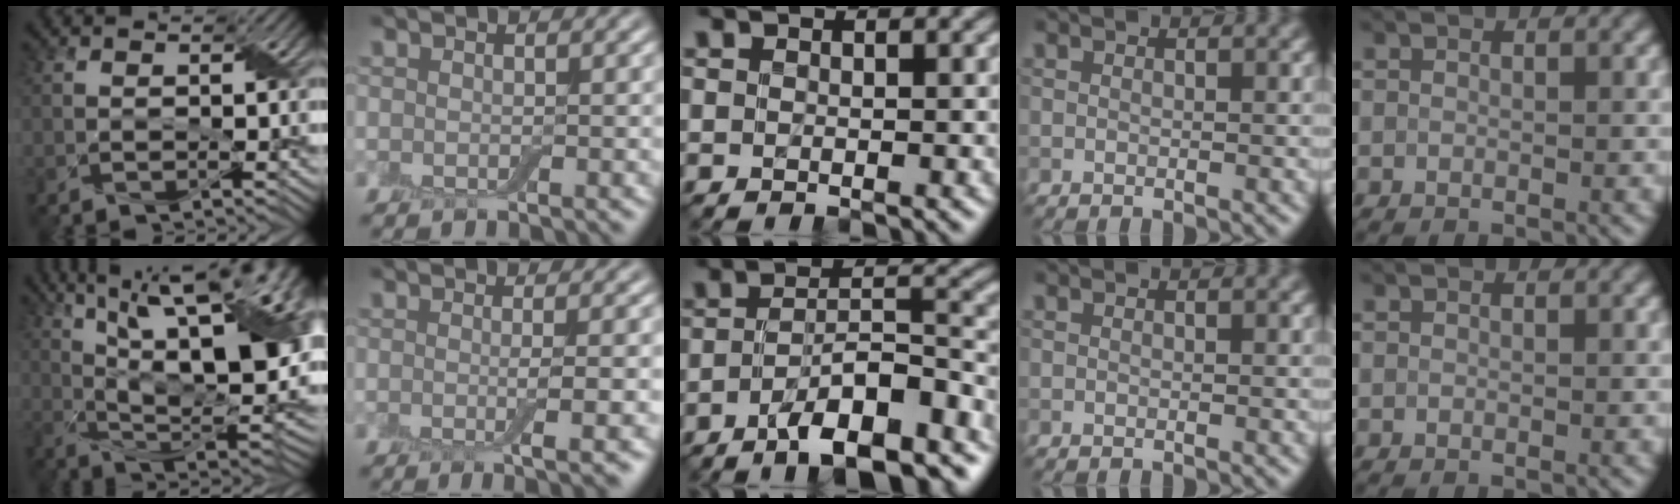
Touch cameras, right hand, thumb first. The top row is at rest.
{"thumb": {"total": 20.9, "force": [7.2, 8.4, 17.7], "torque": [-0.257, 0.049, 0.119]}, "index": {"total": 4.1, "force": [-0.4, 1.0, 3.9], "torque": [-0.050, -0.004, -0.007]}, "middle": {"total": 11.1, "force": [-7.0, 3.6, 7.8], "torque": [-0.118, 0.005, -0.105]}}